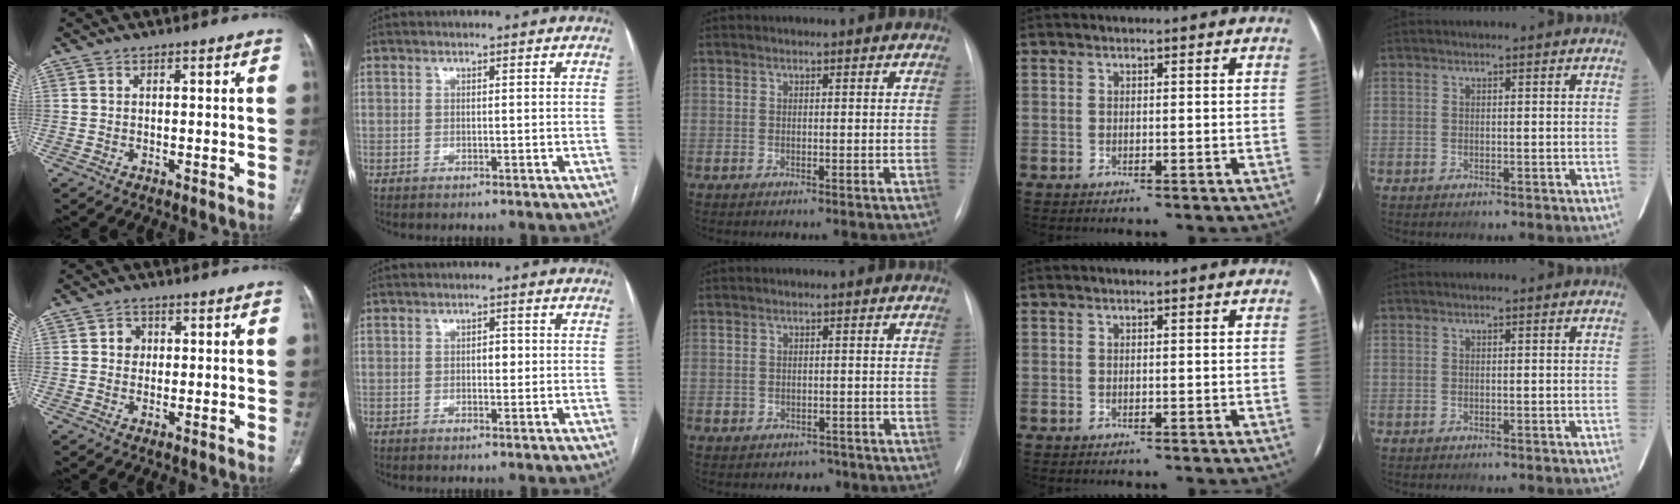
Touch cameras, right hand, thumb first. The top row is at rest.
{"thumb": {"total": 2.6, "force": [0.5, 2.3, 1.0], "torque": [0.000, 0.003, 0.005]}, "index": {"total": 1.7, "force": [0.0, 0.9, 1.5], "torque": [-0.021, 0.002, -0.001]}, "middle": {"total": 2.3, "force": [-1.4, 1.7, -0.1], "torque": [0.000, 0.014, -0.019]}}